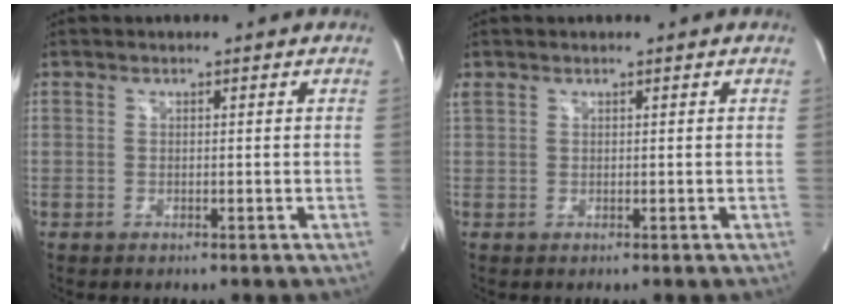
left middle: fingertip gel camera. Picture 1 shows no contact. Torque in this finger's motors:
{"motor_torque": [1.01, -1.13, 0.46, 0.14]}